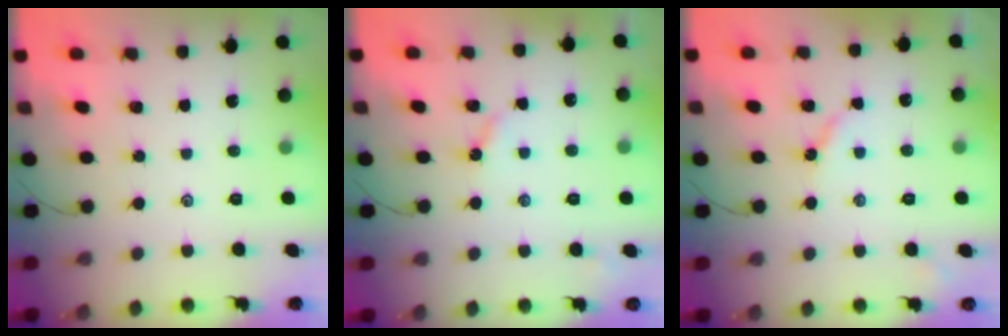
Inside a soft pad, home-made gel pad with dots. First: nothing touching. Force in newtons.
{"total": 3.7, "press": 3.6, "slide": 0.5}
{"total": 3.8, "press": 3.8, "slide": 0.3}